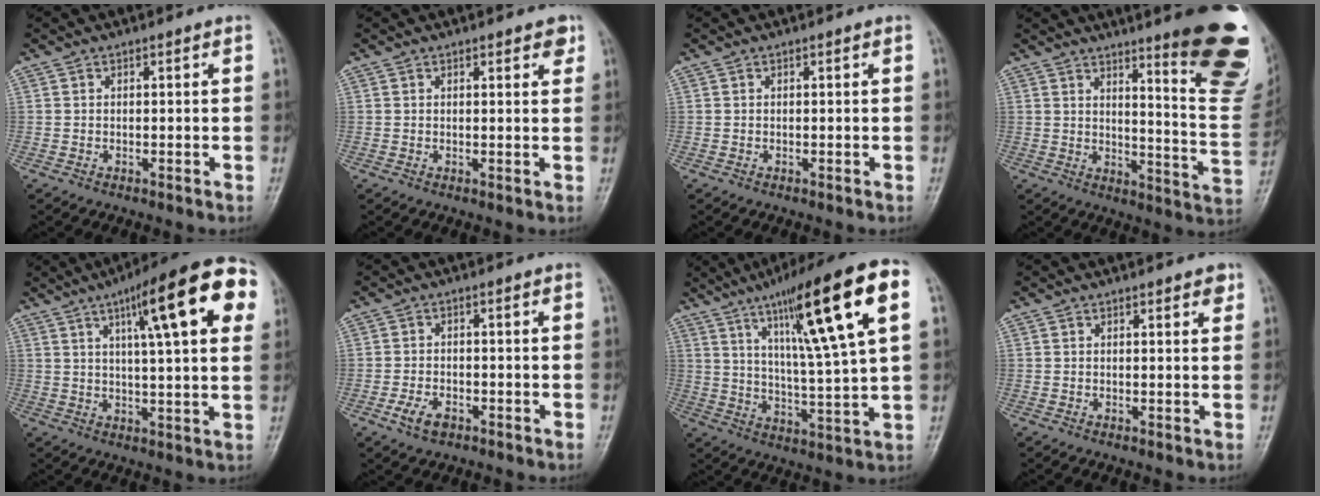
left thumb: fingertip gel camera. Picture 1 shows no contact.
{"total": 2.5, "force": [1.6, 1.0, 1.6], "torque": [-0.008, -0.006, 0.017]}
{"total": 0.0}
{"total": 21.6, "force": [12.9, 4.0, 16.8], "torque": [-0.179, -0.087, 0.162]}
{"total": 20.0, "force": [7.8, 4.6, 17.9], "torque": [-0.226, 0.006, 0.102]}
{"total": 4.0, "force": [-2.2, 2.2, 2.5], "torque": [-0.049, 0.010, -0.039]}
{"total": 21.1, "force": [8.6, 2.5, 19.0], "torque": [-0.291, -0.011, 0.135]}
{"total": 2.1, "force": [1.4, 0.8, 1.4], "torque": [-0.011, -0.005, 0.015]}